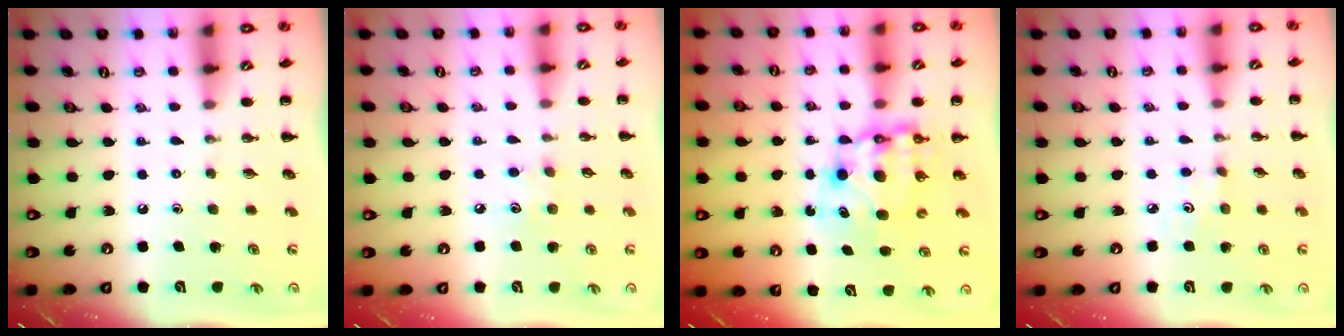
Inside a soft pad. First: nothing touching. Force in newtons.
{"total": 5.8, "press": 5.6, "slide": 1.4}
{"total": 8.9, "press": 8.6, "slide": 2.3}
{"total": 2.8, "press": 2.7, "slide": 0.7}